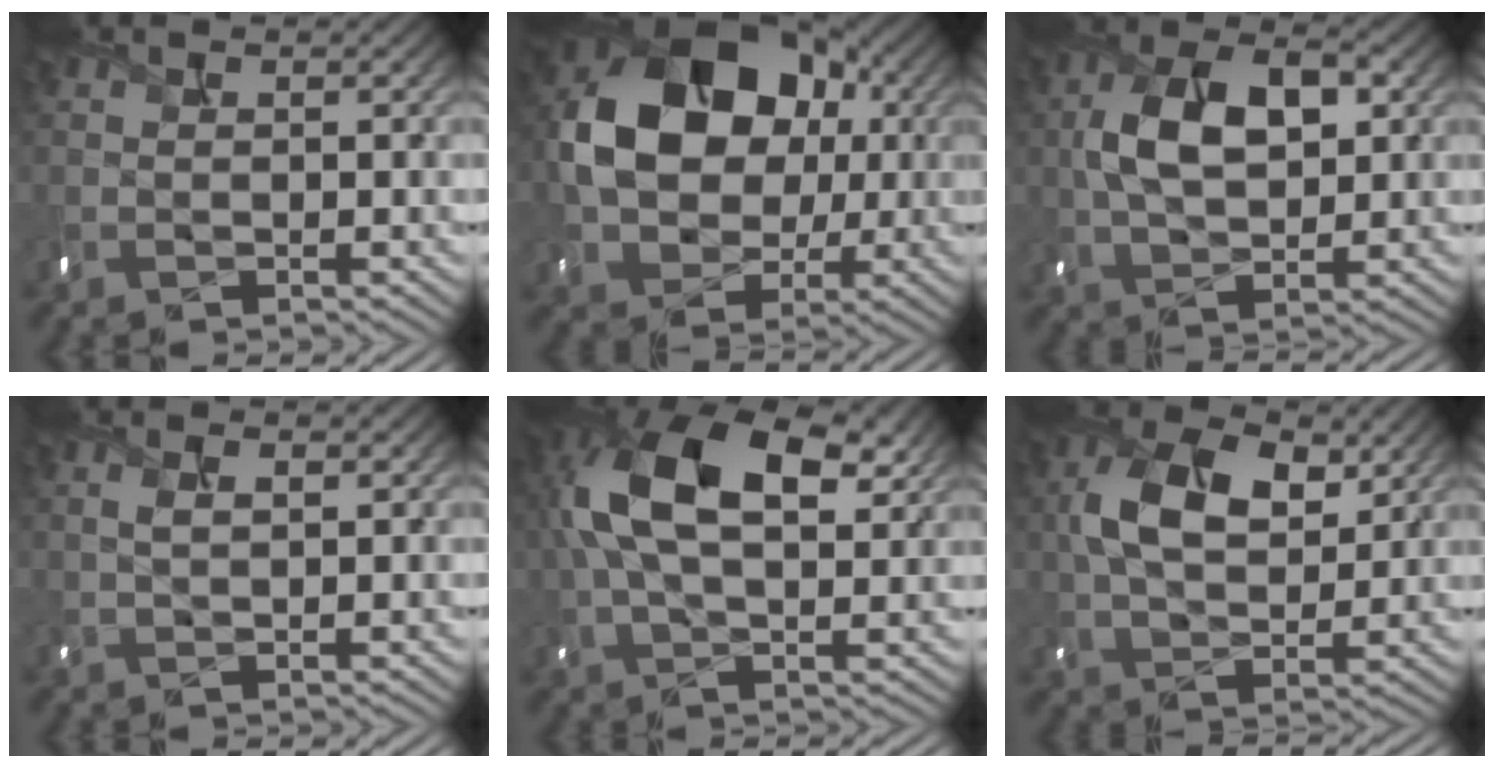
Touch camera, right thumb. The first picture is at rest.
{"total": 15.6, "force": [1.5, 11.8, 10.0], "torque": [-0.174, 0.010, 0.024]}
{"total": 9.9, "force": [1.6, 5.8, 7.9], "torque": [-0.159, 0.010, 0.024]}
{"total": 1.8, "force": [0.7, 0.8, 1.5], "torque": [-0.033, -0.003, 0.015]}
{"total": 14.9, "force": [4.3, 8.0, 11.8], "torque": [-0.254, 0.015, 0.075]}
{"total": 10.2, "force": [2.9, 6.0, 7.8], "torque": [-0.169, 0.008, 0.050]}